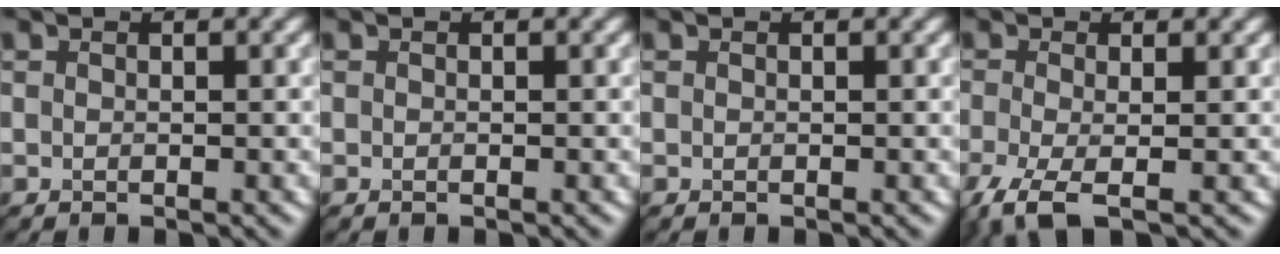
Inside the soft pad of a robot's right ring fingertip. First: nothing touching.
{"total": 0.0}
{"total": 0.0}
{"total": 4.1, "force": [-2.1, 1.1, 3.3], "torque": [-0.076, -0.007, -0.049]}